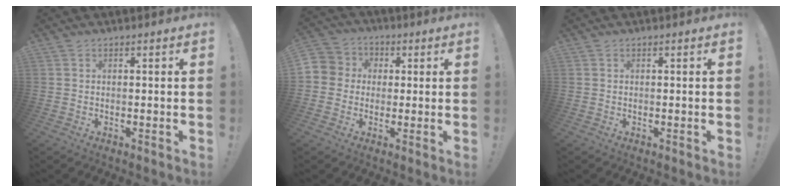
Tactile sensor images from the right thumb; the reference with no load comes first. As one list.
[{"total": 6.6, "force": [-0.6, 6.4, 1.6], "torque": [-0.035, 0.016, -0.005]}, {"total": 0.0}]